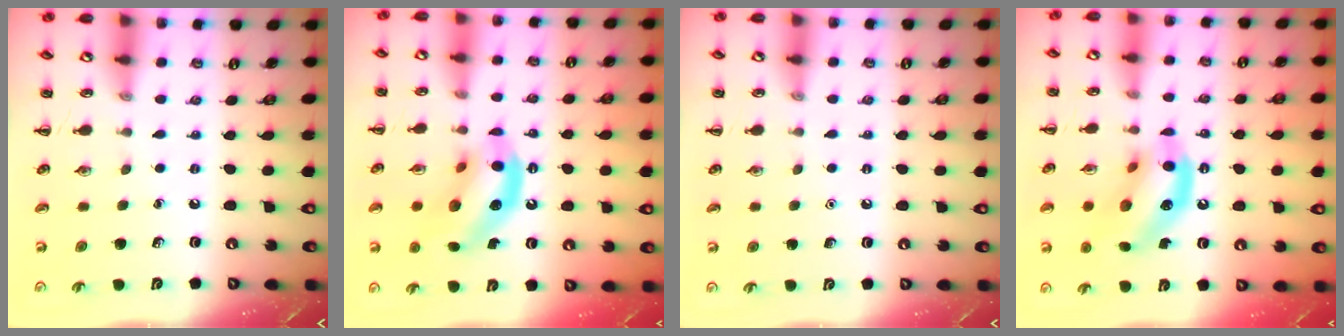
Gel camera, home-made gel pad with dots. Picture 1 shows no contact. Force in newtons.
{"total": 12.8, "press": 12.4, "slide": 3.2}
{"total": 1.6, "press": 1.6, "slide": 0.1}
{"total": 14.0, "press": 13.7, "slide": 3.1}